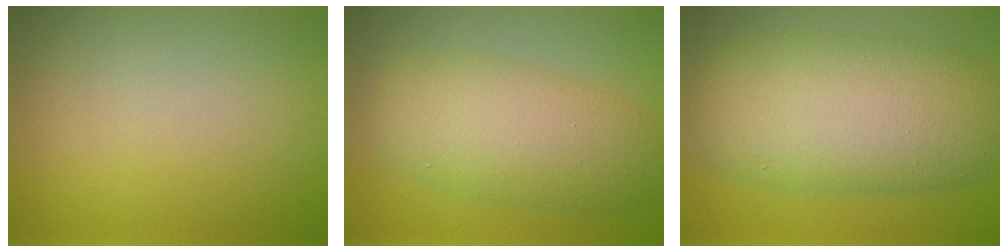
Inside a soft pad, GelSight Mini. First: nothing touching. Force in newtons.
{"total": 6.8, "press": 6.8, "slide": 0.3}
{"total": 11.5, "press": 11.5, "slide": 0.6}